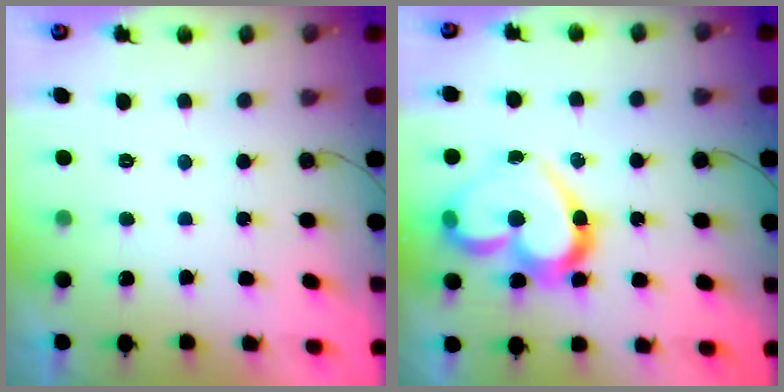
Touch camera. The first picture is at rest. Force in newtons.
{"total": 17.6, "press": 17.5, "slide": 1.6}